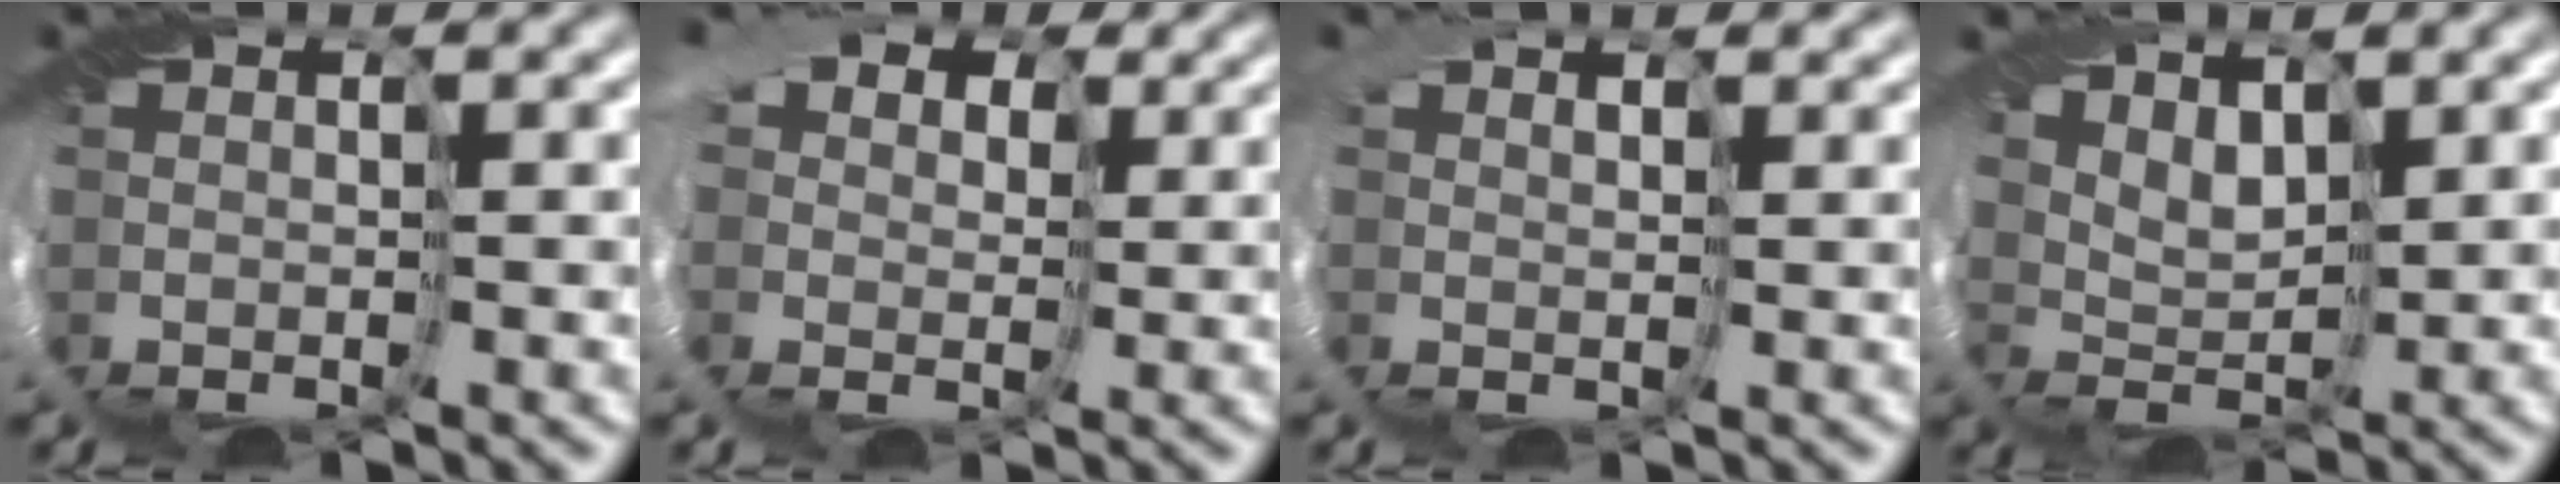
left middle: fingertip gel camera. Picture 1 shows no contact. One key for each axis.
{"total": 10.4, "fx": 4.8, "fy": 7.5, "fz": 5.2, "tx": -0.125, "ty": 0.033, "tz": 0.050}
{"total": 3.0, "fx": 2.7, "fy": 1.1, "fz": 0.3, "tx": -0.022, "ty": 0.011, "tz": 0.038}
{"total": 2.9, "fx": 2.8, "fy": -0.2, "fz": -0.8, "tx": -0.002, "ty": 0.008, "tz": 0.042}